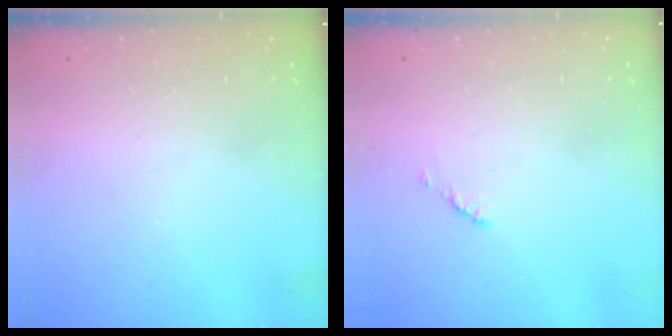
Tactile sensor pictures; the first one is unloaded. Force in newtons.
{"total": 2.8, "press": 2.7, "slide": 0.4}